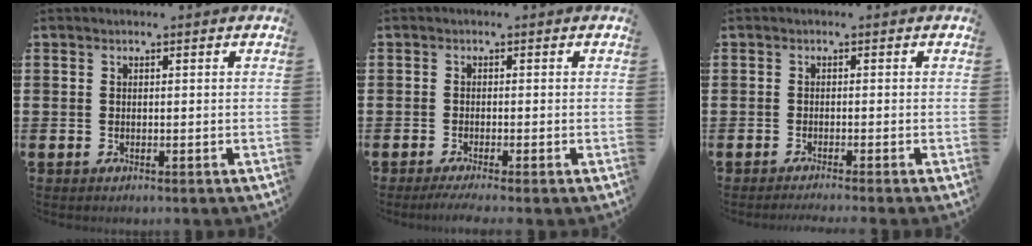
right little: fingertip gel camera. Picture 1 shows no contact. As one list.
[{"total": 1.3, "force": [-0.8, -0.1, 0.9], "torque": [-0.011, 0.000, -0.015]}, {"total": 1.0, "force": [-0.9, -0.3, 0.2], "torque": [-0.002, 0.000, -0.018]}]